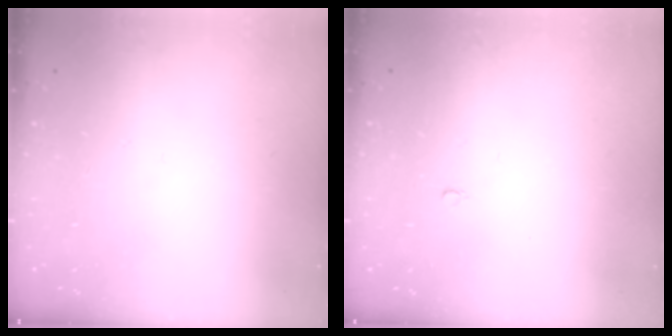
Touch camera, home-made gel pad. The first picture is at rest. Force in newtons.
{"total": 2.4, "press": 2.4, "slide": 0.2}